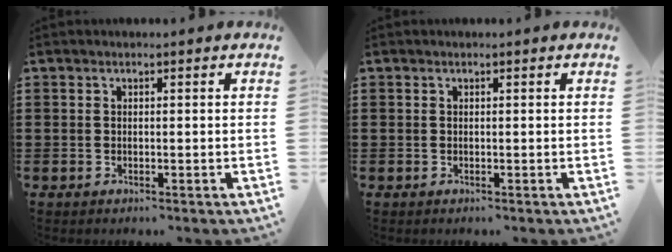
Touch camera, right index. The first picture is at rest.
{"total": 0.0}